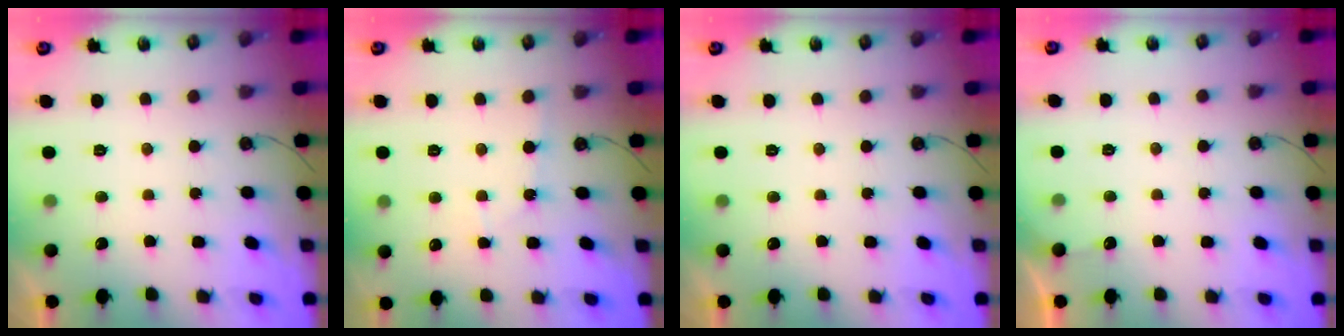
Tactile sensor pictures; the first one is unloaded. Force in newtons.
{"total": 2.6, "press": 2.6, "slide": 0.3}
{"total": 0.0}
{"total": 2.3, "press": 2.3, "slide": 0.3}